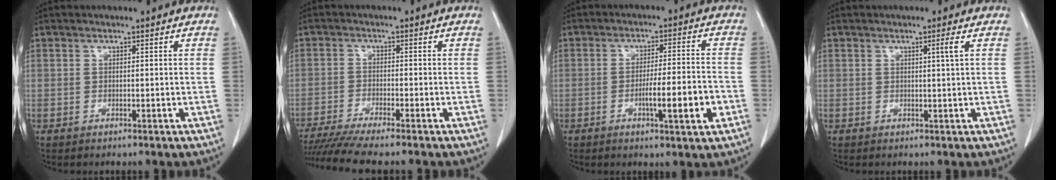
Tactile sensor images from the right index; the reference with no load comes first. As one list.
[{"total": 9.4, "force": [-8.1, -0.7, 4.7], "torque": [-0.066, -0.022, -0.131]}, {"total": 8.1, "force": [-2.7, 0.3, 7.6], "torque": [-0.118, -0.002, -0.042]}, {"total": 1.3, "force": [0.5, -0.5, 1.1], "torque": [-0.022, -0.004, 0.011]}]